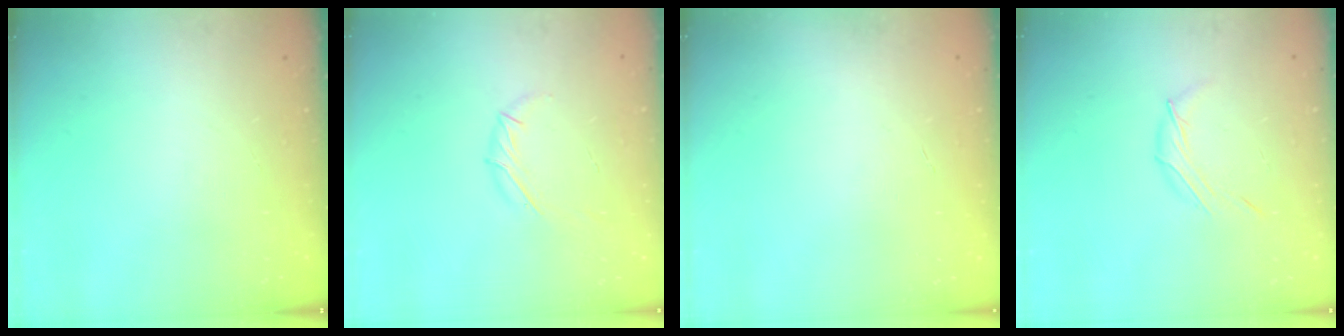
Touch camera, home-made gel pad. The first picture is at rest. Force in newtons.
{"total": 4.2, "press": 4.1, "slide": 0.9}
{"total": 0.0}
{"total": 5.7, "press": 5.6, "slide": 0.9}